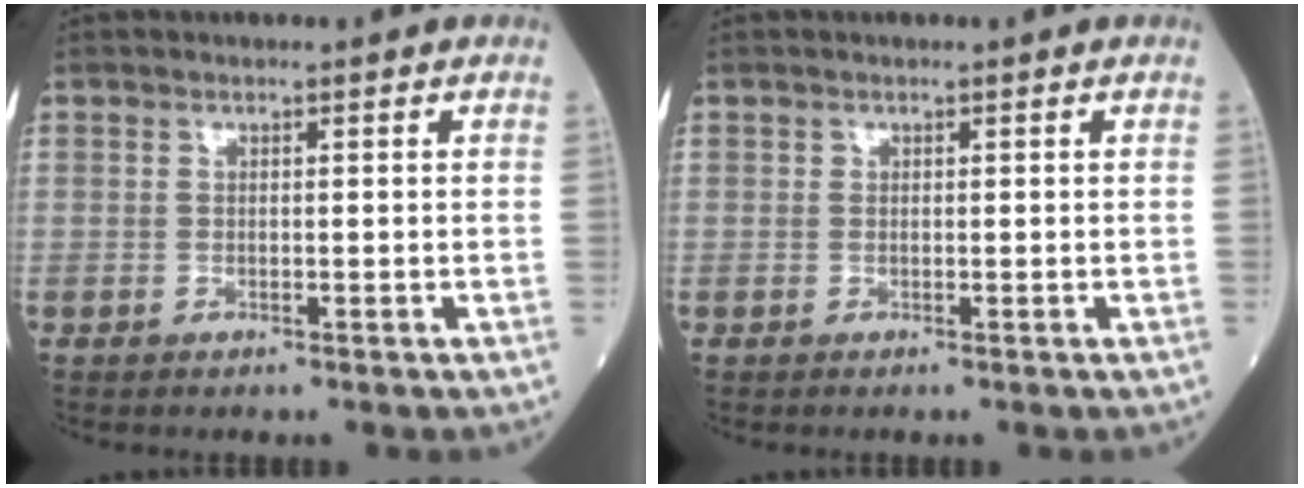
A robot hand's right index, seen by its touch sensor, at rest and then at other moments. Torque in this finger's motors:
{"motor_torque": [-0.01, 0.00, 0.00, 0.01]}